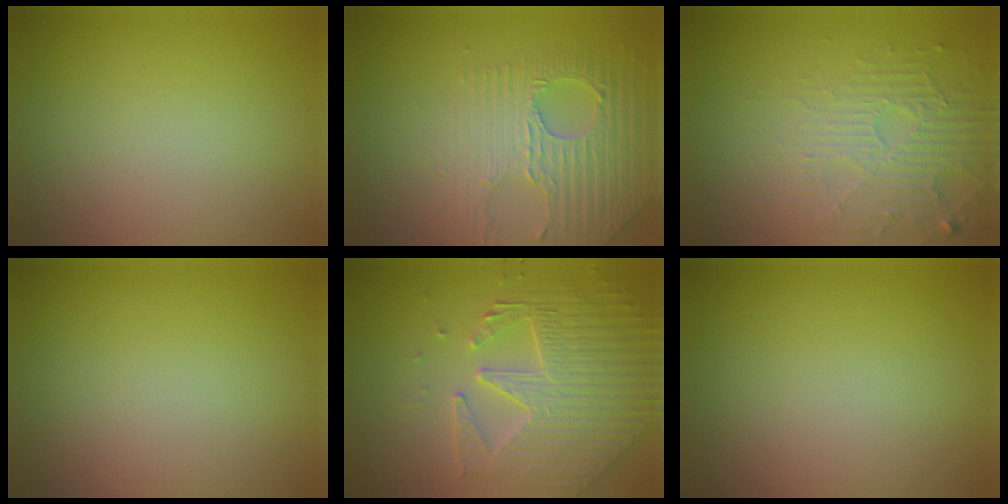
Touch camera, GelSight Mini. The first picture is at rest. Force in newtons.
{"total": 3.9, "press": 3.8, "slide": 1.1}
{"total": 5.3, "press": 3.4, "slide": 4.1}
{"total": 0.0}
{"total": 4.4, "press": 4.4, "slide": 0.3}
{"total": 0.0}